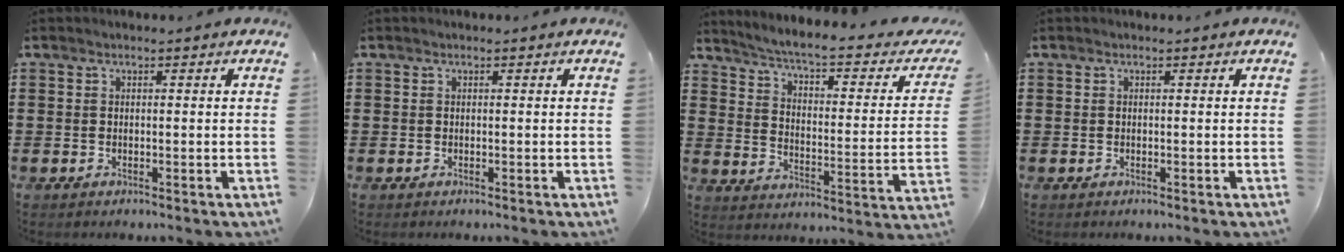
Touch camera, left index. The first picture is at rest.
{"total": 0.0}
{"total": 4.6, "force": [3.8, -0.5, 2.5], "torque": [-0.069, -0.038, 0.055]}
{"total": 0.0}